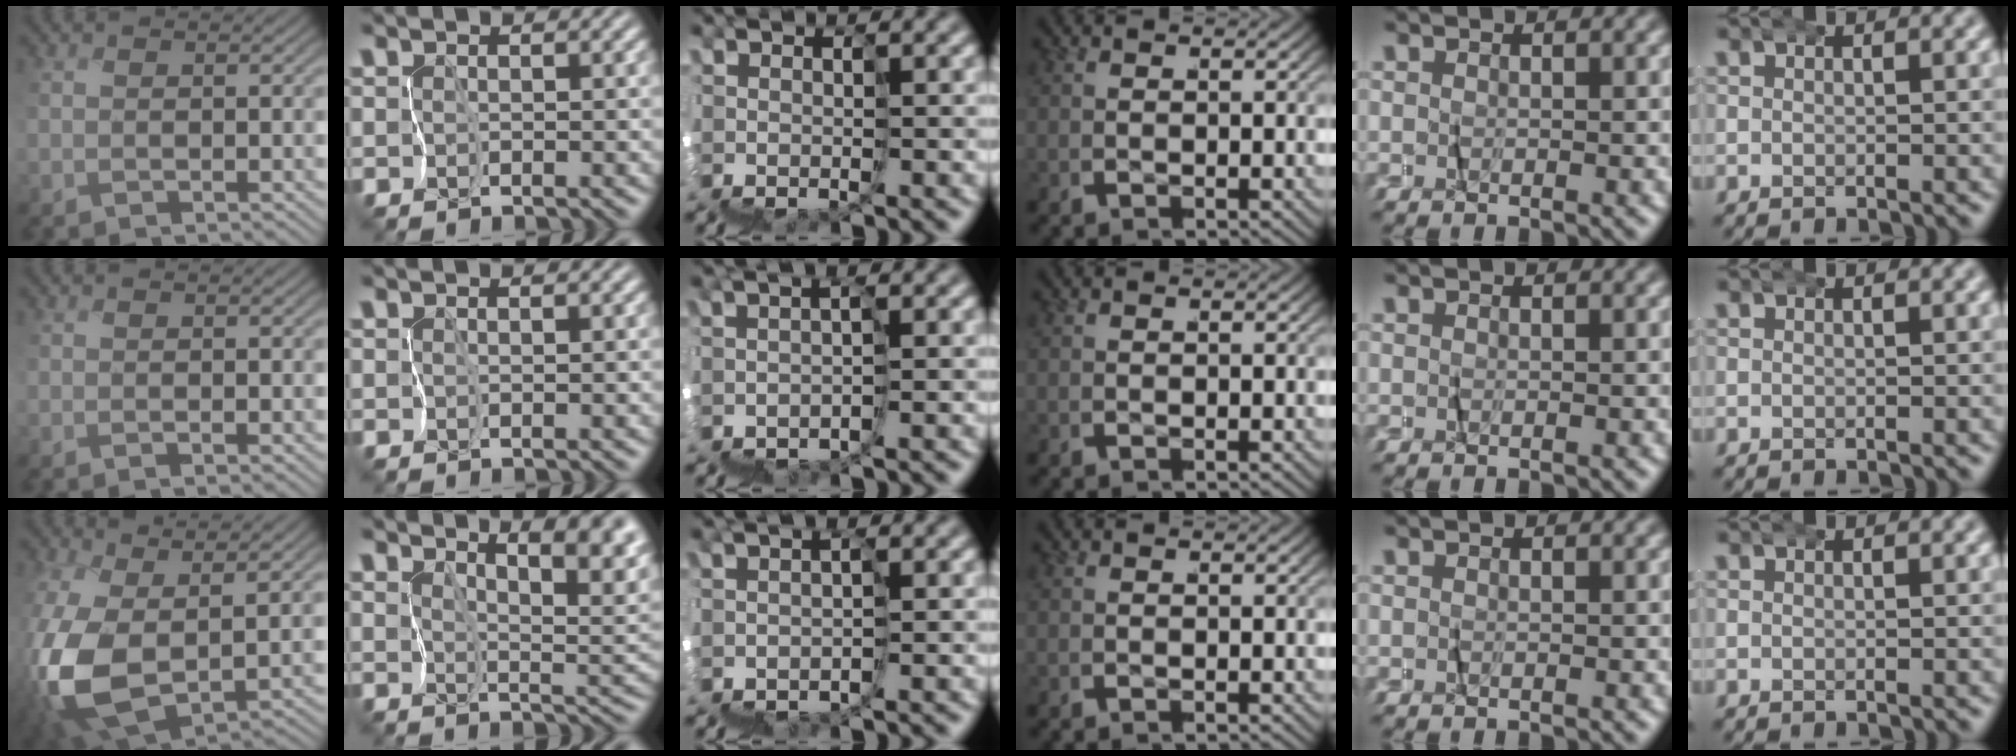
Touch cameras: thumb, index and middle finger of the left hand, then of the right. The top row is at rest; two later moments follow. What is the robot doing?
{"motion": "wrap", "object": "felt sheet"}